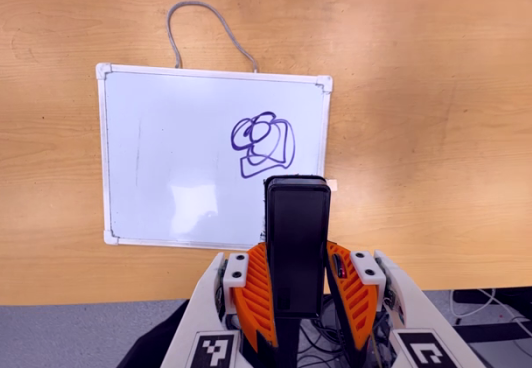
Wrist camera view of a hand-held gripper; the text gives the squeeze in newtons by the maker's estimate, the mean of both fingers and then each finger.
{"total": 4.9, "left": 3.2, "right": 6.6}